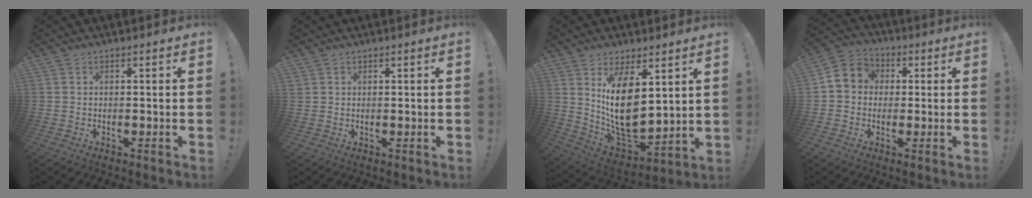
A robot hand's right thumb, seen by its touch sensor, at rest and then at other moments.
{"total": 0.9, "force": [0.6, 0.6, 0.3], "torque": [0.000, -0.001, 0.011]}
{"total": 16.5, "force": [5.8, 9.2, 12.4], "torque": [-0.215, -0.063, 0.108]}
{"total": 7.1, "force": [0.3, 6.5, 2.8], "torque": [-0.048, 0.011, 0.011]}